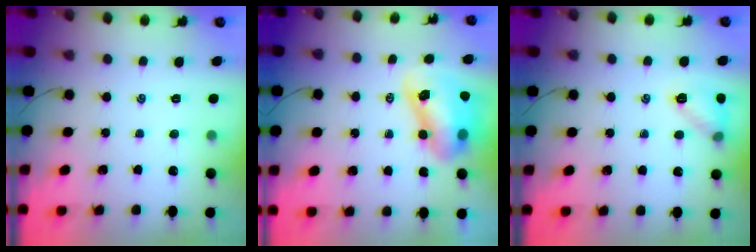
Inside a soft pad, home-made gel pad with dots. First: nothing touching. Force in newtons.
{"total": 10.7, "press": 10.3, "slide": 2.9}
{"total": 9.1, "press": 9.1, "slide": 0.6}